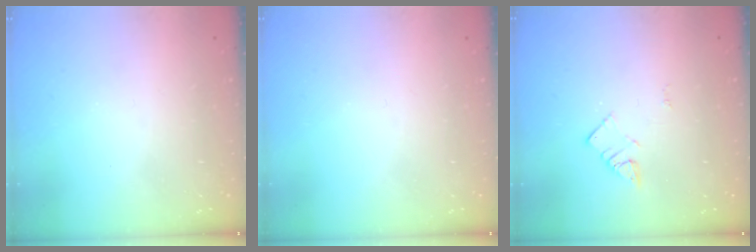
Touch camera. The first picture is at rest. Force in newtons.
{"total": 0.0}
{"total": 3.0, "press": 3.0, "slide": 0.4}